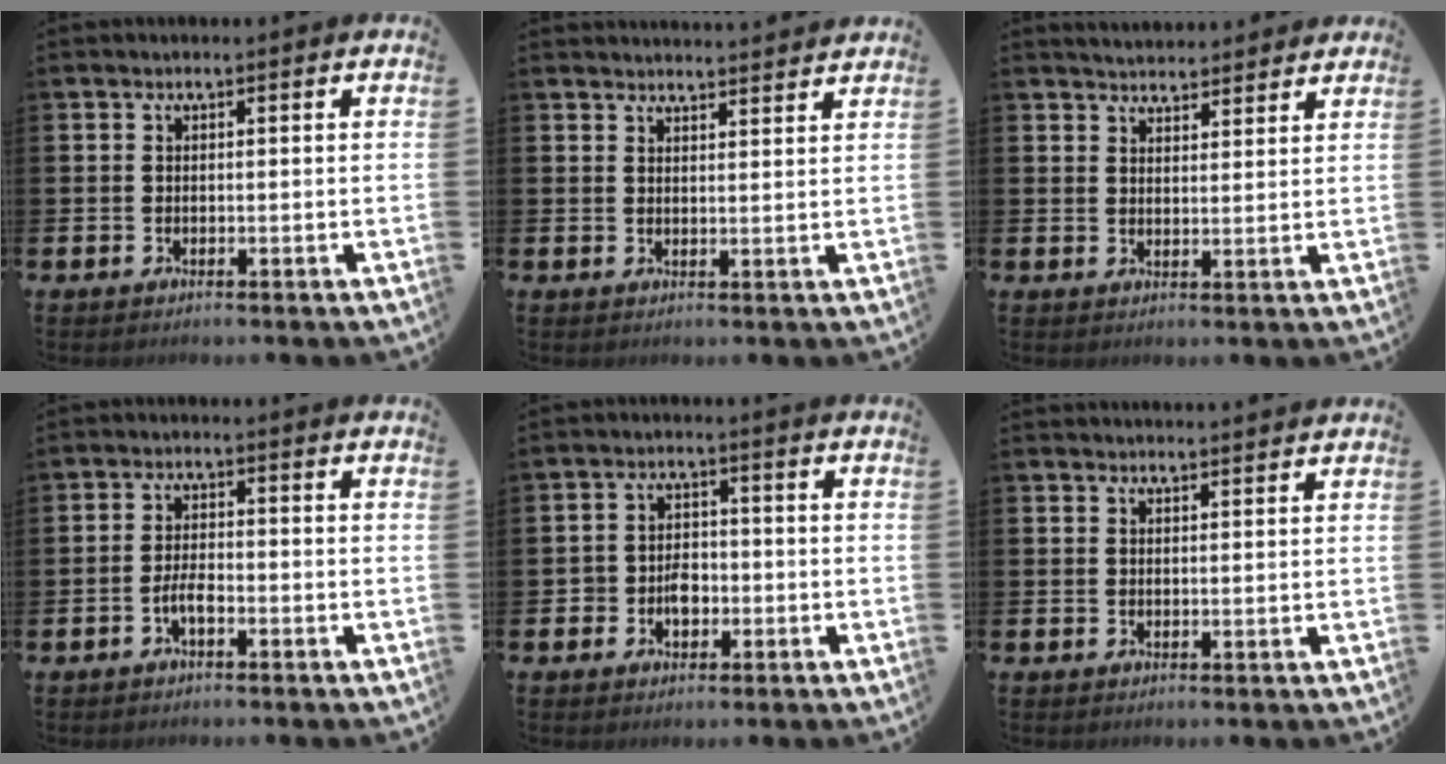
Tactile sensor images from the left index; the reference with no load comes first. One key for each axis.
{"total": 3.1, "fx": 3.1, "fy": -0.2, "fz": -0.2, "tx": 0.002, "ty": -0.021, "tz": 0.055}
{"total": 3.8, "fx": 3.8, "fy": 0.4, "fz": 0.0, "tx": -0.005, "ty": -0.021, "tz": 0.069}
{"total": 2.5, "fx": -1.1, "fy": 0.9, "fz": 2.1, "tx": -0.050, "ty": 0.002, "tz": -0.022}
{"total": 3.4, "fx": -1.0, "fy": 2.6, "fz": 1.9, "tx": -0.026, "ty": 0.000, "tz": -0.024}
{"total": 1.8, "fx": 1.8, "fy": 0.0, "fz": 0.0, "tx": 0.011, "ty": -0.013, "tz": 0.030}